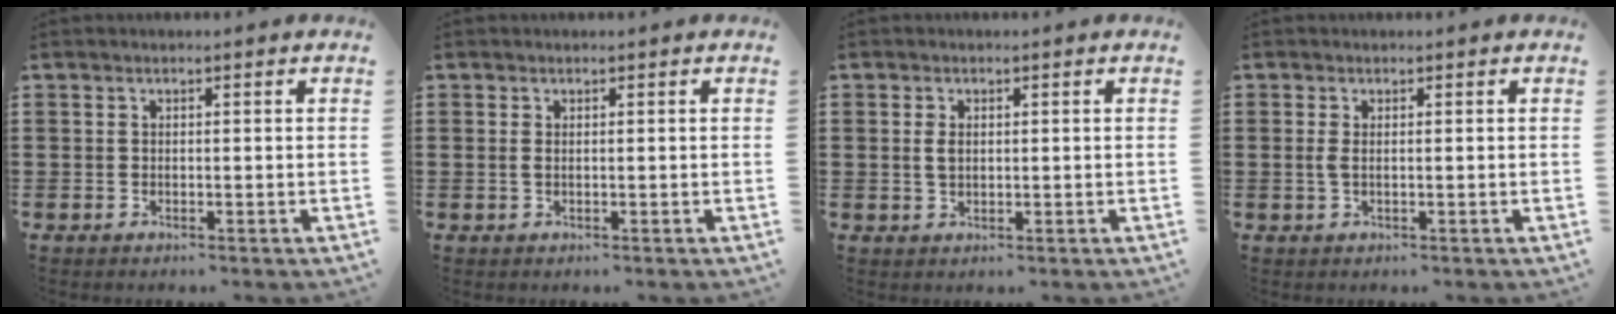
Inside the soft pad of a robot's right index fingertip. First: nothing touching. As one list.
[{"total": 0.7, "force": [0.1, 0.0, 0.6], "torque": [-0.014, 0.000, 0.003]}, {"total": 2.1, "force": [0.5, 1.1, 1.7], "torque": [-0.036, 0.007, 0.007]}, {"total": 1.4, "force": [0.0, 0.3, 1.4], "torque": [-0.035, -0.002, -0.002]}]